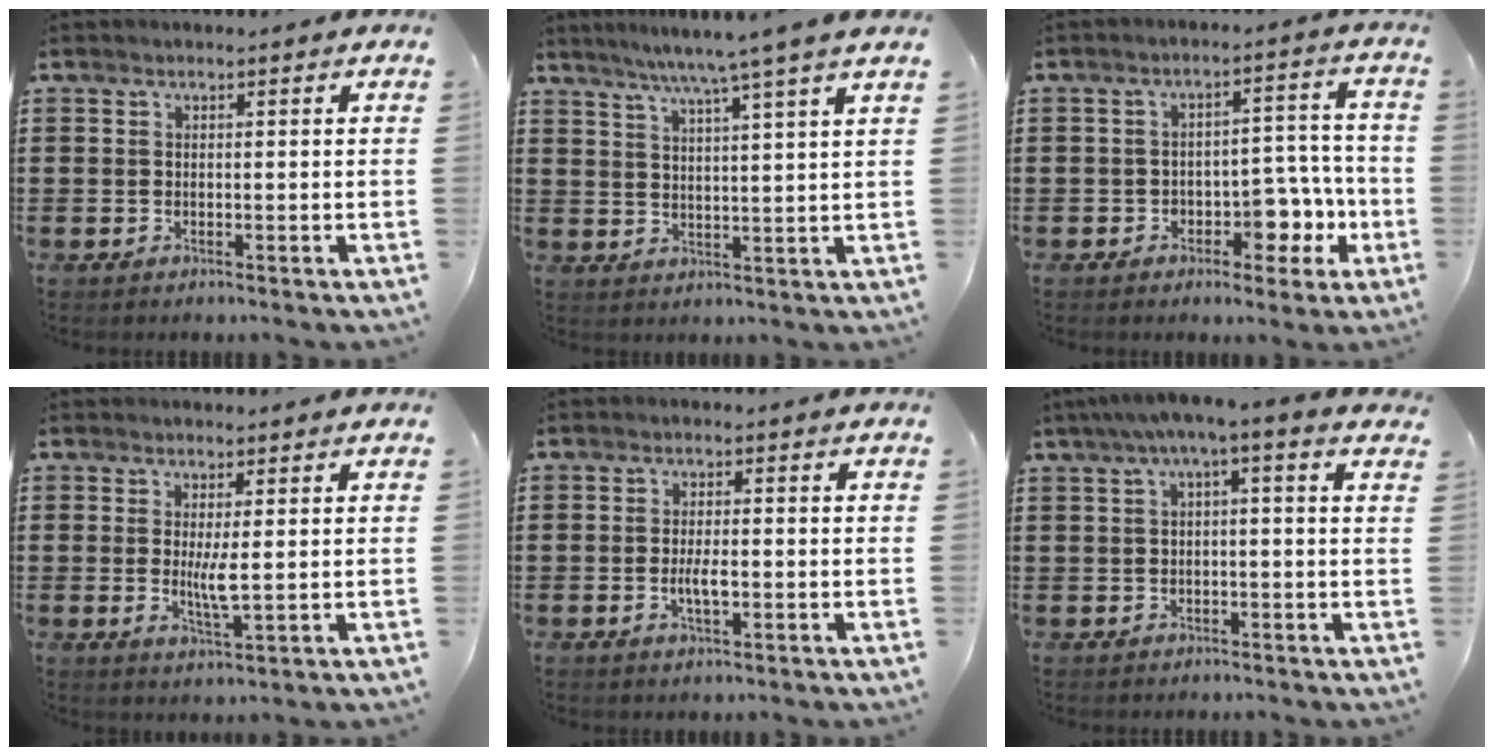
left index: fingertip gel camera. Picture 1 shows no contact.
{"total": 5.9, "force": [4.8, -1.5, 3.2], "torque": [-0.074, -0.021, 0.079]}
{"total": 6.4, "force": [-3.0, 4.1, 3.9], "torque": [-0.052, 0.014, -0.058]}
{"total": 3.7, "force": [0.4, 0.4, 3.6], "torque": [-0.069, -0.003, 0.006]}
{"total": 3.1, "force": [-0.7, 1.0, 2.9], "torque": [-0.058, -0.001, -0.015]}
{"total": 2.6, "force": [-0.2, 0.0, 2.6], "torque": [-0.048, -0.001, -0.008]}